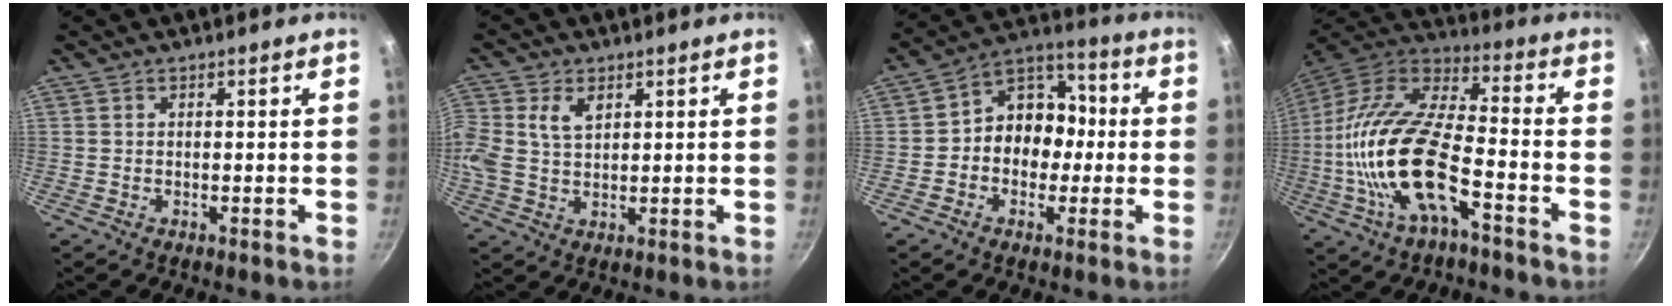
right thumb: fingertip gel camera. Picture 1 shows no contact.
{"total": 8.0, "force": [2.4, 5.4, 5.4], "torque": [-0.114, 0.006, 0.044]}
{"total": 11.8, "force": [-1.0, 9.8, 6.6], "torque": [-0.041, 0.041, -0.035]}
{"total": 21.4, "force": [-6.6, 8.8, 18.3], "torque": [-0.355, 0.036, -0.138]}